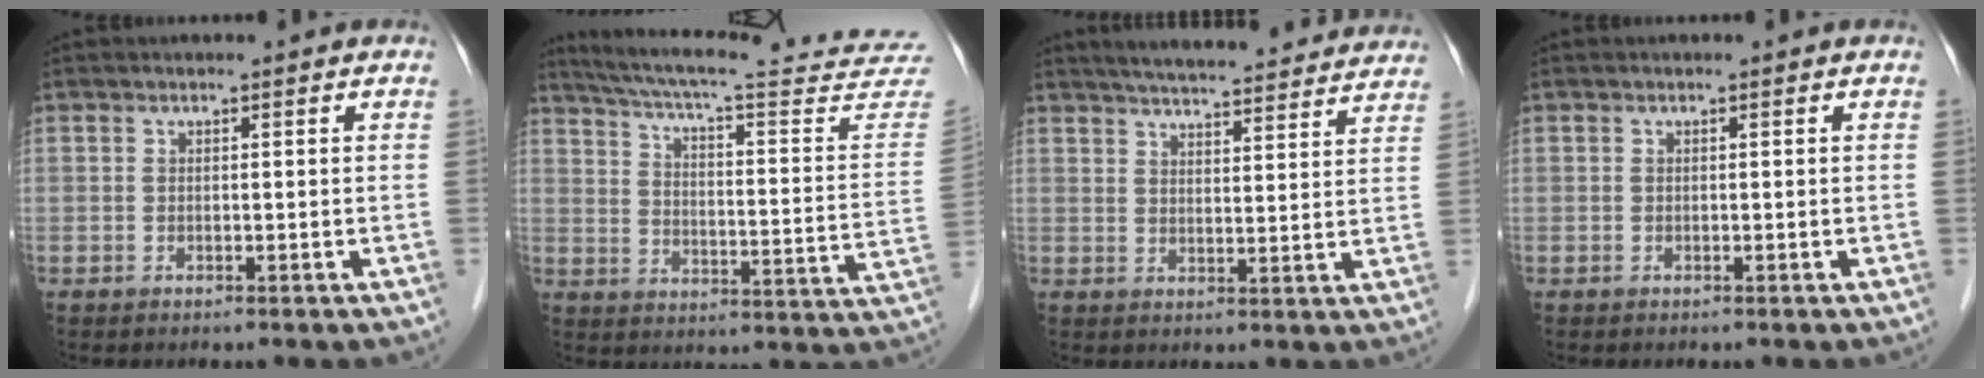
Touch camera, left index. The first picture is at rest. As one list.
[{"total": 29.2, "force": [27.1, 0.8, 10.9], "torque": [-0.168, -0.089, 0.339]}, {"total": 21.2, "force": [19.6, 2.6, 7.6], "torque": [-0.110, 0.008, 0.249]}, {"total": 0.0}]